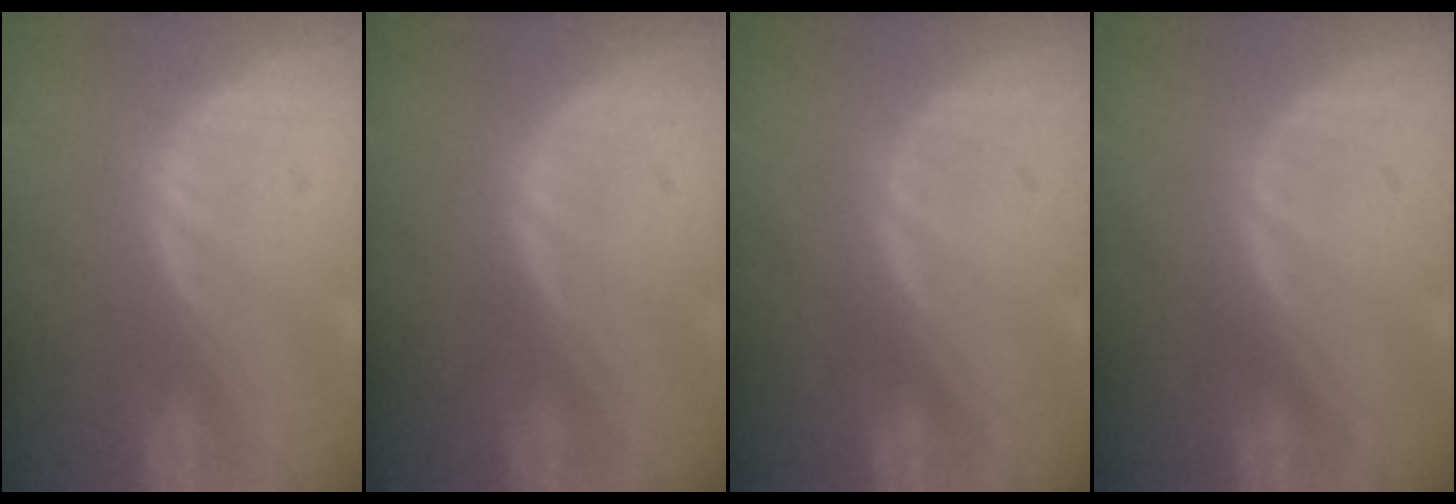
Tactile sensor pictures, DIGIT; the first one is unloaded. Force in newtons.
{"total": 0.0}
{"total": 0.0}
{"total": 0.0}